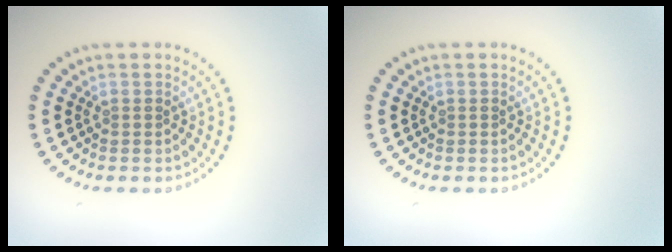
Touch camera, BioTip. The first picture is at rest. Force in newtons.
{"total": 0.0}